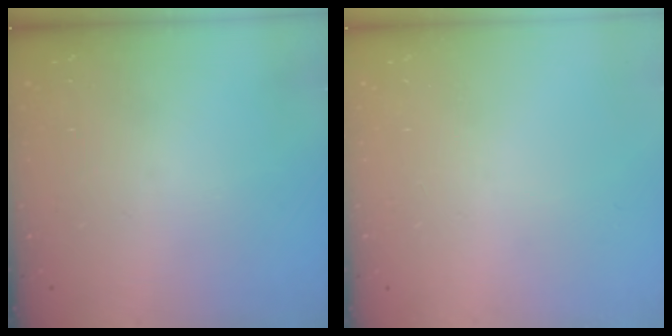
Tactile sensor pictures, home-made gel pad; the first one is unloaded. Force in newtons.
{"total": 0.0}